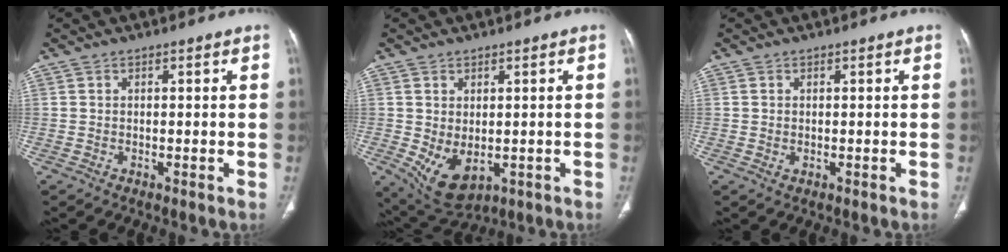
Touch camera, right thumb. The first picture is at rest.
{"total": 7.6, "force": [-1.2, 4.7, 5.9], "torque": [-0.094, -0.009, 0.004]}
{"total": 0.6, "force": [0.0, 0.4, 0.4], "torque": [-0.011, -0.003, 0.002]}